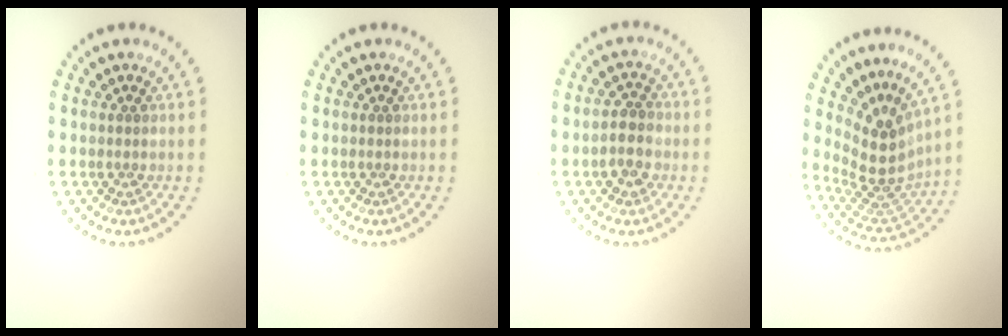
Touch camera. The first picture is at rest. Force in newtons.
{"total": 0.0}
{"total": 2.2, "press": 2.2, "slide": 0.2}
{"total": 4.5, "press": 3.1, "slide": 3.2}